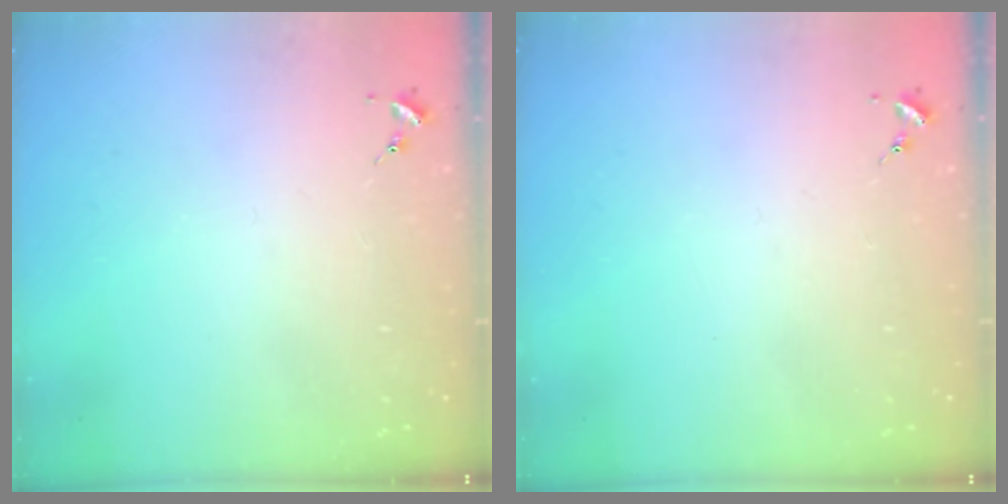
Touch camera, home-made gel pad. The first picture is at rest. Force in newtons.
{"total": 0.0}